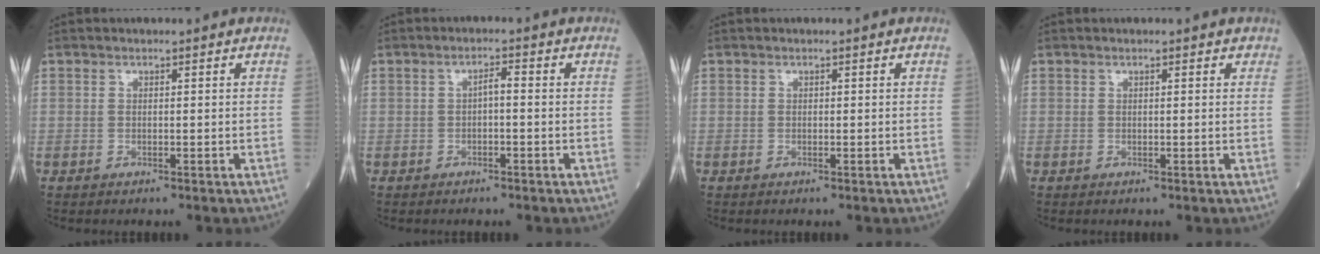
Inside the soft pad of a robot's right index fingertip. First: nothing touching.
{"total": 1.6, "force": [-0.2, 0.5, 1.5], "torque": [-0.023, 0.005, -0.005]}
{"total": 0.0}
{"total": 1.0, "force": [0.8, 0.5, 0.4], "torque": [-0.004, 0.003, 0.006]}